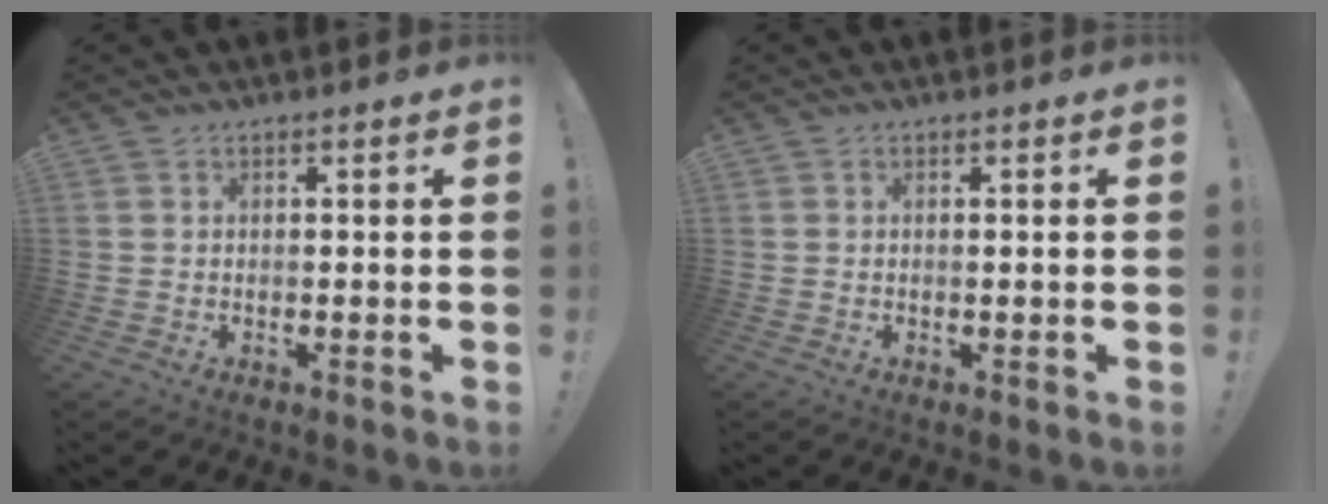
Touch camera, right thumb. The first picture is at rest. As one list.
[{"total": 0.5, "force": [0.0, -0.2, 0.5], "torque": [-0.006, -0.002, 0.000]}]